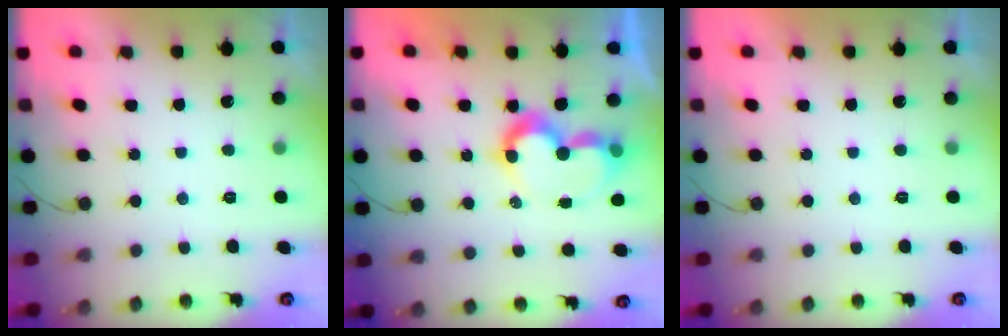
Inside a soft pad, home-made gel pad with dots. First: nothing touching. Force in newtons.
{"total": 10.0, "press": 9.9, "slide": 1.0}
{"total": 1.7, "press": 1.7, "slide": 0.0}